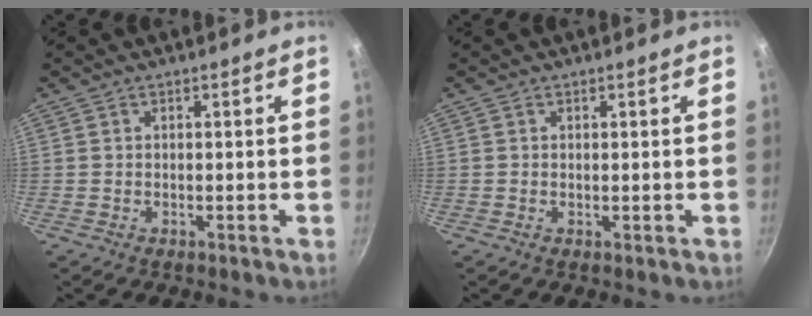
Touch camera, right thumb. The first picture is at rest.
{"total": 0.0}